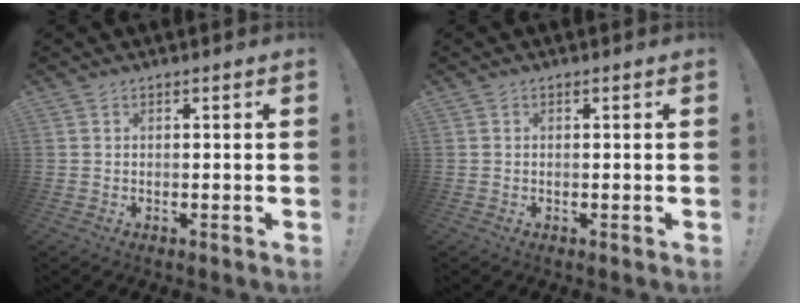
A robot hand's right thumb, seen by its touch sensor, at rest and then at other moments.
{"total": 0.0}